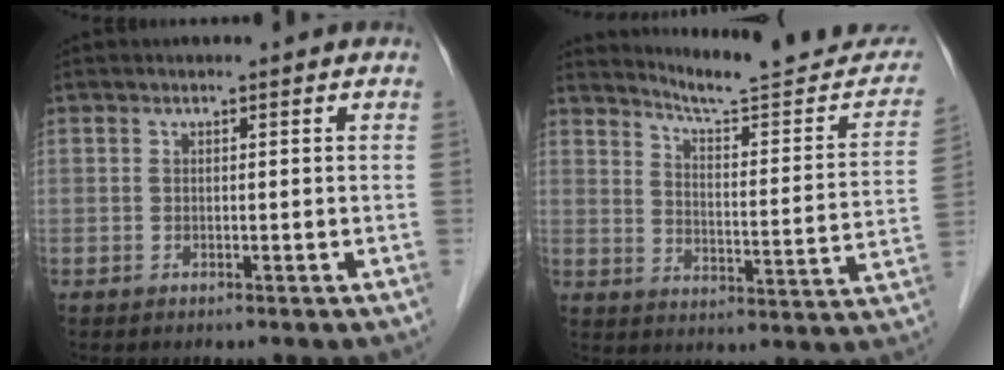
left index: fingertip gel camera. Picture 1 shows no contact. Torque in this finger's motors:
{"motor_torque": [-0.16, -0.20, 0.03, 0.02]}